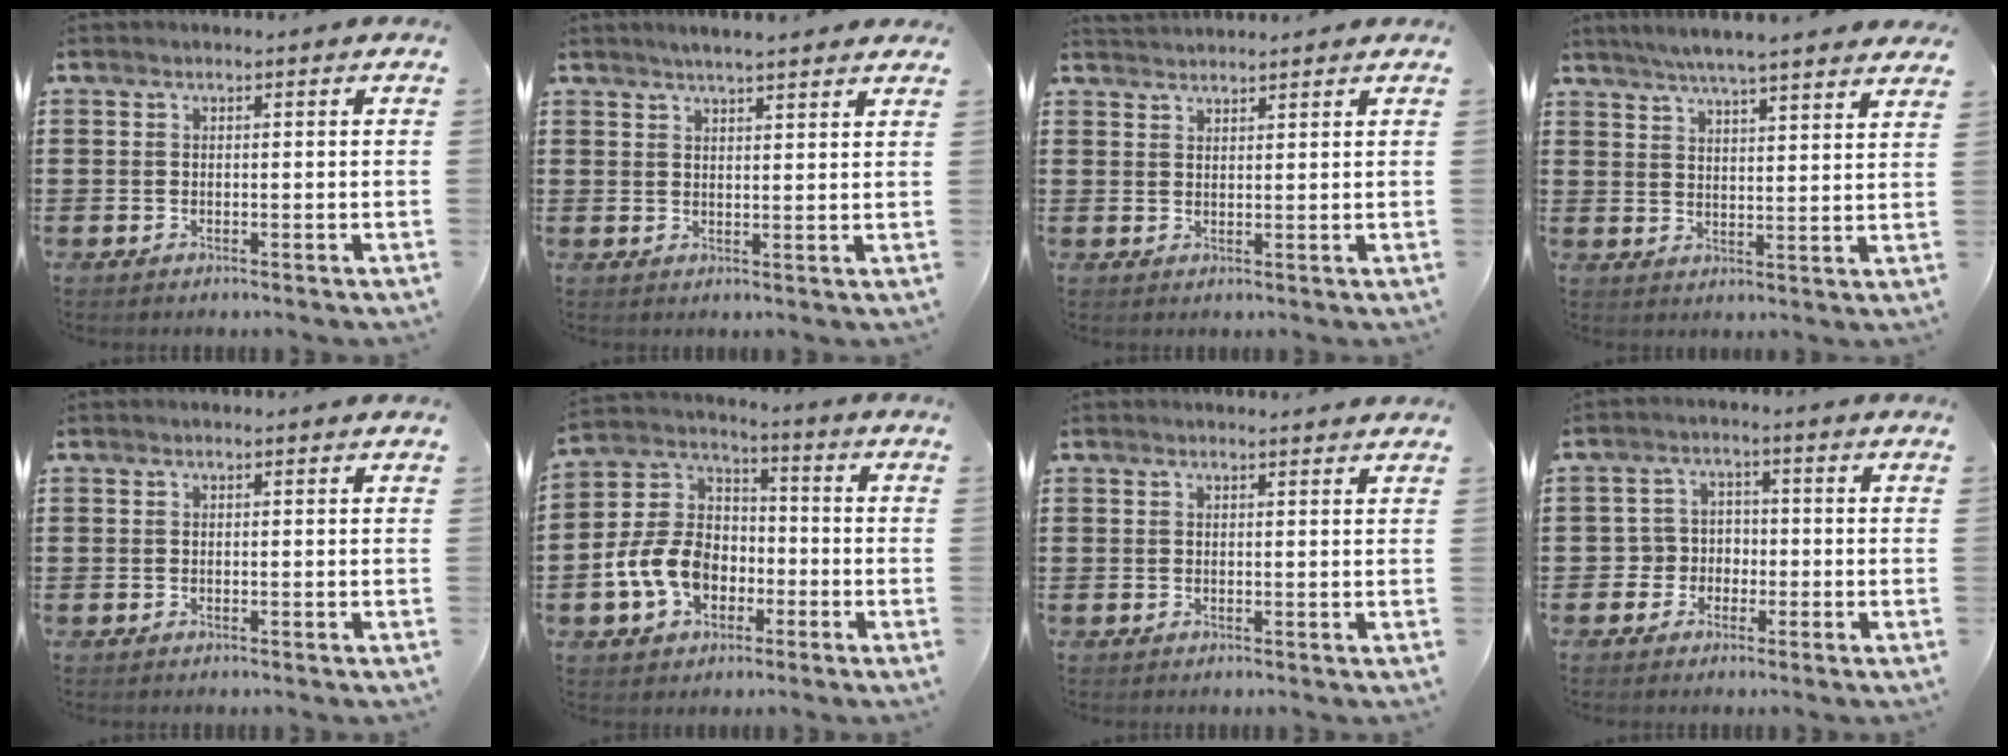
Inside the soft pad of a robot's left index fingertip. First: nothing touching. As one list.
[{"total": 2.7, "force": [2.5, -0.2, 0.8], "torque": [-0.023, -0.003, 0.045]}, {"total": 1.8, "force": [1.8, 0.0, 0.0], "torque": [-0.005, 0.002, 0.037]}, {"total": 5.2, "force": [4.8, -0.6, 1.8], "torque": [-0.051, -0.021, 0.084]}, {"total": 0.0}, {"total": 10.2, "force": [-3.5, 7.7, 5.7], "torque": [-0.162, 0.015, -0.073]}, {"total": 0.9, "force": [0.9, 0.0, 0.2], "torque": [-0.006, -0.001, 0.018]}, {"total": 3.7, "force": [-1.5, 3.3, 0.8], "torque": [-0.037, 0.003, -0.038]}]